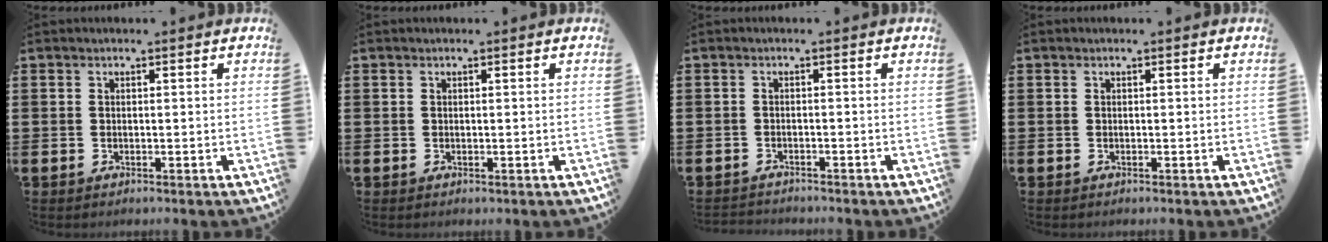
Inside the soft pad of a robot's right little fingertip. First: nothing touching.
{"total": 0.0}
{"total": 1.0, "force": [-1.0, 0.0, -0.1], "torque": [-0.001, 0.002, -0.022]}
{"total": 0.0}